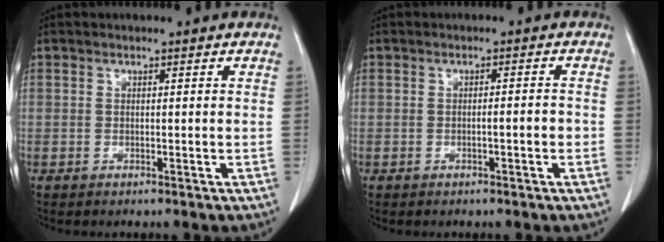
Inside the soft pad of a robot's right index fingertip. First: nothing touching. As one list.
[{"total": 1.8, "force": [-0.6, 0.2, 1.7], "torque": [-0.025, 0.000, -0.009]}]